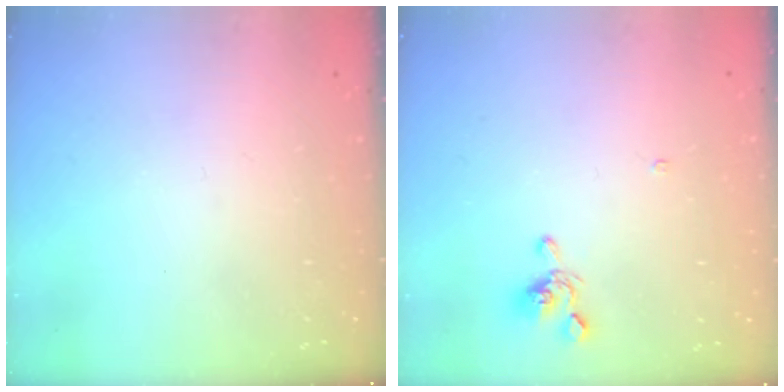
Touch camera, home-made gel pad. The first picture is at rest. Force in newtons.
{"total": 0.7, "press": 0.3, "slide": 0.6}